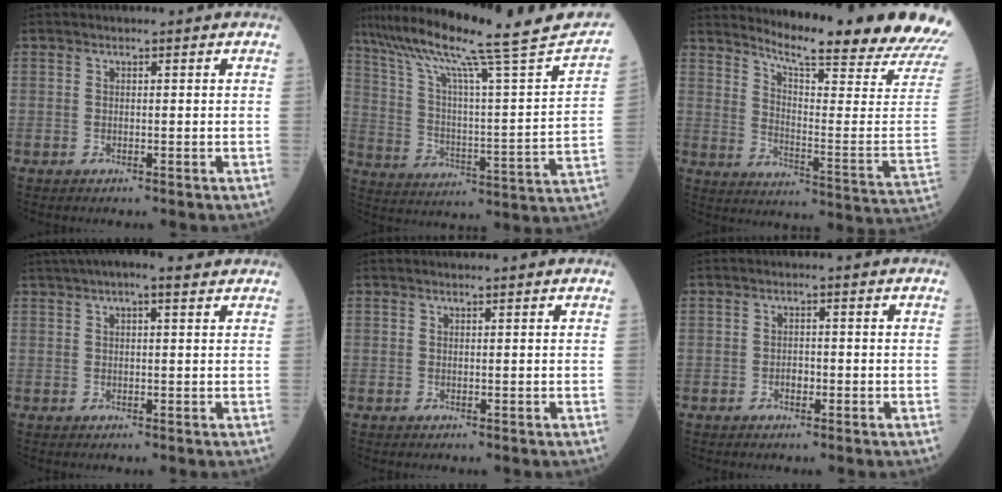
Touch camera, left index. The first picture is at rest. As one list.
[{"total": 24.3, "force": [20.0, -0.6, 13.9], "torque": [-0.232, -0.032, 0.288]}, {"total": 21.9, "force": [19.9, -1.3, 9.2], "torque": [-0.156, -0.125, 0.248]}, {"total": 6.7, "force": [4.7, 1.5, 4.6], "torque": [-0.080, 0.036, 0.070]}, {"total": 1.1, "force": [0.9, -0.3, 0.6], "torque": [-0.008, 0.005, 0.013]}, {"total": 1.6, "force": [-1.1, 0.8, 0.9], "torque": [-0.013, -0.002, -0.018]}]